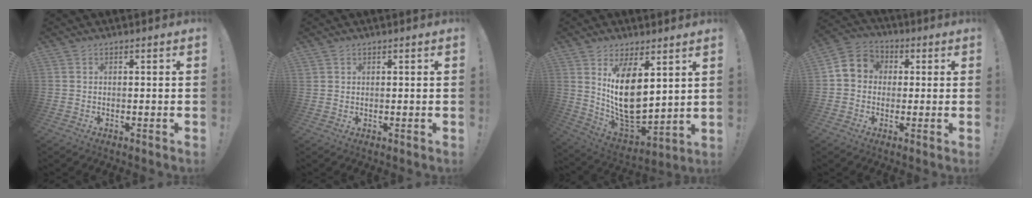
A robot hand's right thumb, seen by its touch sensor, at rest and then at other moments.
{"total": 0.9, "force": [0.6, 0.6, 0.3], "torque": [0.000, -0.001, 0.011]}
{"total": 16.5, "force": [5.8, 9.2, 12.4], "torque": [-0.215, -0.063, 0.108]}
{"total": 7.1, "force": [0.3, 6.5, 2.8], "torque": [-0.048, 0.011, 0.011]}